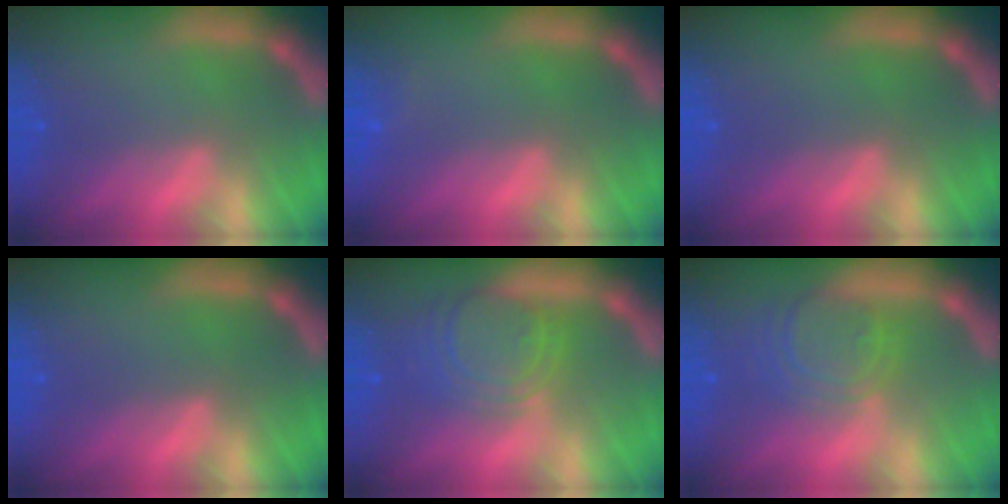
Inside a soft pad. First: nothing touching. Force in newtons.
{"total": 0.9}
{"total": 0.0}
{"total": 0.0}
{"total": 7.1}
{"total": 5.6}